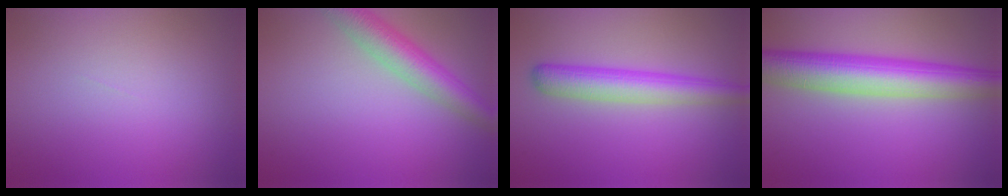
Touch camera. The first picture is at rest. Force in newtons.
{"total": 5.3, "press": 5.3, "slide": 0.2}
{"total": 4.7, "press": 4.7, "slide": 0.1}
{"total": 8.1, "press": 8.1, "slide": 0.4}